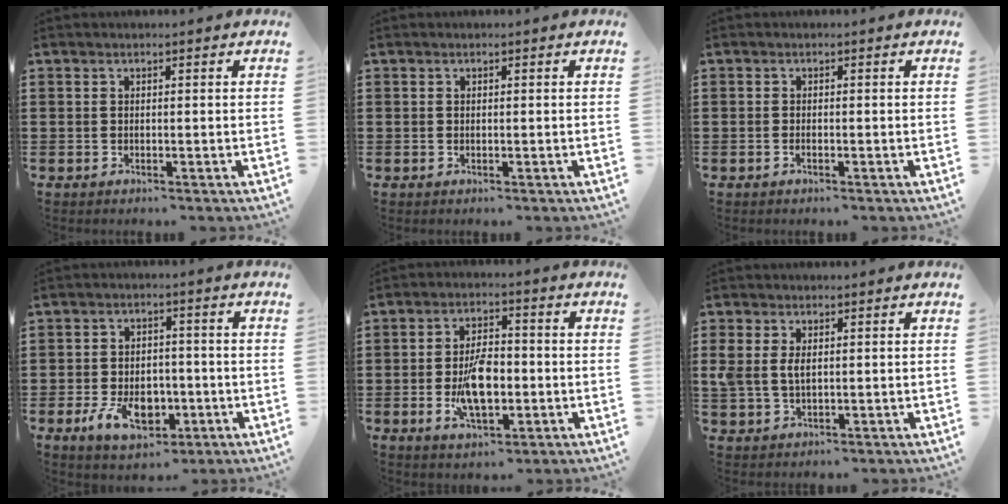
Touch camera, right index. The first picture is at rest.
{"total": 0.0}
{"total": 0.6, "force": [-0.4, 0.1, 0.5], "torque": [-0.011, -0.005, -0.006]}
{"total": 7.5, "force": [-2.7, 4.7, 5.3], "torque": [-0.099, -0.002, -0.054]}
{"total": 8.7, "force": [-1.6, 4.2, 7.4], "torque": [-0.146, -0.002, -0.033]}
{"total": 3.4, "force": [0.6, 1.9, 2.8], "torque": [-0.067, 0.006, 0.008]}